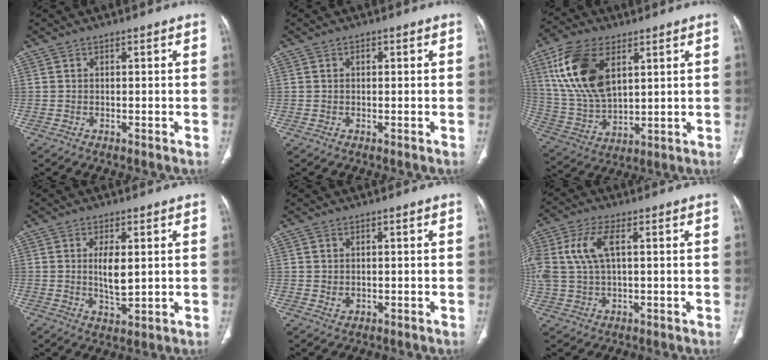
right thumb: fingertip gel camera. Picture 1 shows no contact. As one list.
[{"total": 1.0, "force": [0.3, 0.6, 0.7], "torque": [-0.010, 0.004, 0.005]}, {"total": 17.2, "force": [6.6, 9.2, 12.9], "torque": [-0.250, -0.019, 0.136]}, {"total": 5.8, "force": [0.9, 2.4, 5.2], "torque": [-0.090, -0.014, 0.020]}, {"total": 1.5, "force": [0.1, 1.2, 0.9], "torque": [-0.018, -0.003, 0.009]}, {"total": 9.7, "force": [2.4, 4.6, 8.2], "torque": [-0.199, 0.014, 0.052]}]